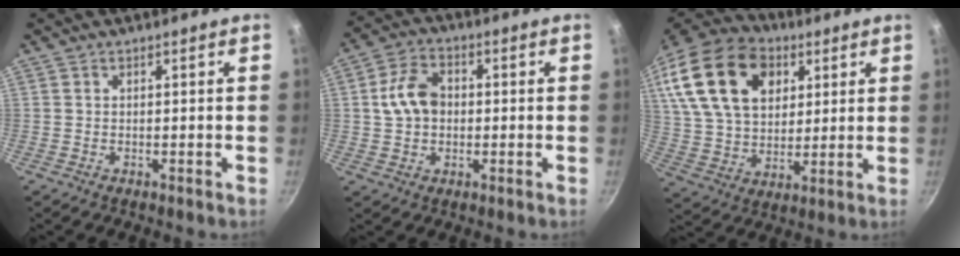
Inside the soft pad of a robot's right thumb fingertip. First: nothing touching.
{"total": 8.2, "force": [0.4, 6.1, 5.4], "torque": [-0.083, 0.019, 0.001]}
{"total": 23.9, "force": [8.8, 16.2, 15.2], "torque": [-0.261, -0.002, 0.158]}